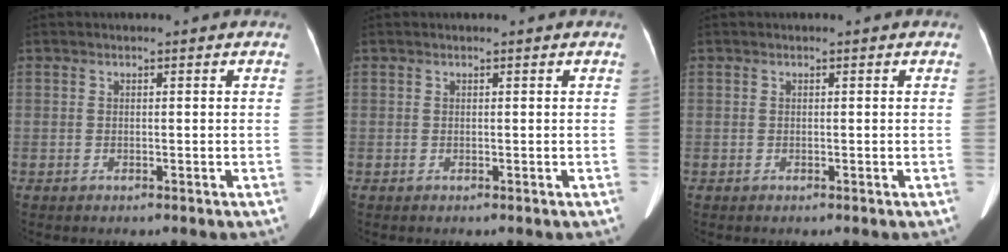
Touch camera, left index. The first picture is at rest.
{"total": 0.0}
{"total": 0.0}